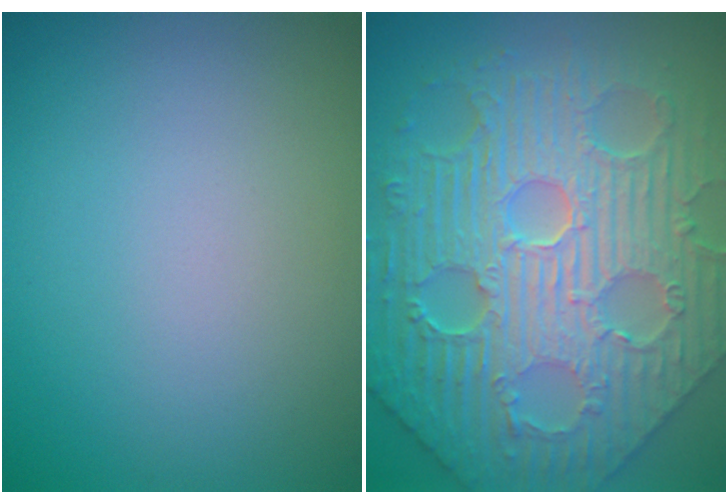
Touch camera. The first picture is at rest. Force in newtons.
{"total": 11.5, "press": 7.9, "slide": 8.4}